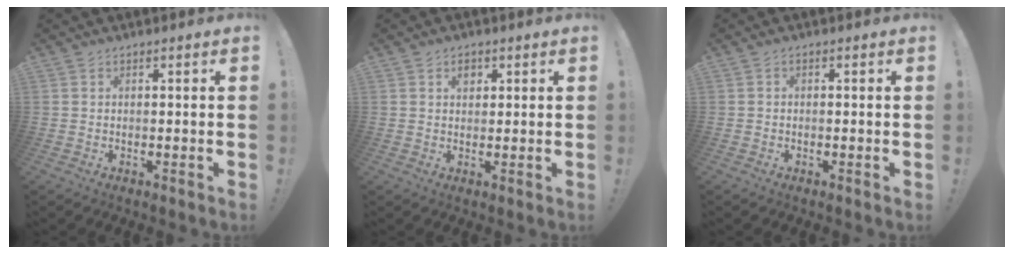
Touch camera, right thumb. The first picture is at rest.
{"total": 2.7, "force": [1.3, 2.0, 1.4], "torque": [-0.010, -0.002, 0.018]}
{"total": 0.7, "force": [-0.7, 0.2, 0.2], "torque": [-0.010, 0.004, -0.011]}